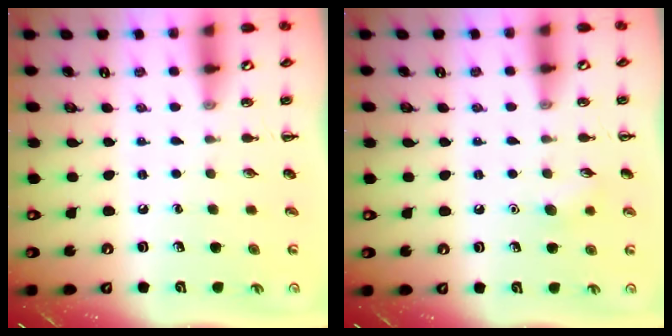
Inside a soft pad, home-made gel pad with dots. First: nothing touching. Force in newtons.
{"total": 6.4, "press": 6.2, "slide": 1.7}